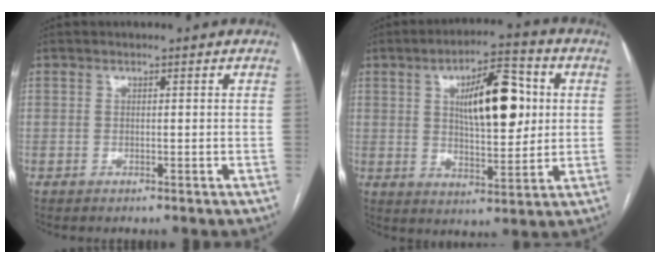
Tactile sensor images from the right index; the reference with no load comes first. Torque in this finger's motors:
{"motor_torque": [1.31, 0.00, 0.34, 0.14]}